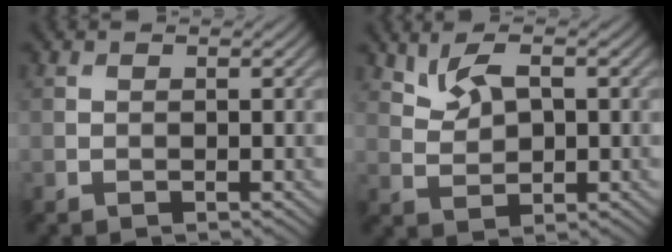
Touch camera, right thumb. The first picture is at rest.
{"total": 4.5, "force": [2.1, 2.2, 3.3], "torque": [-0.075, 0.003, 0.044]}